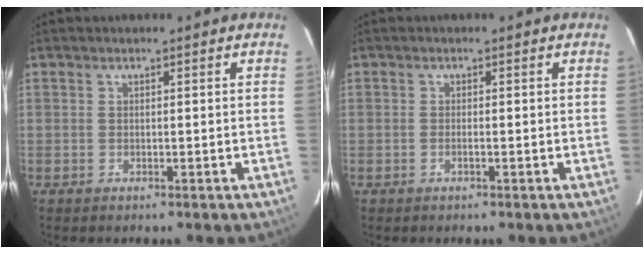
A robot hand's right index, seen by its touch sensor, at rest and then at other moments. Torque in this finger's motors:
{"motor_torque": [-0.07, 0.13, -0.04, -0.01]}